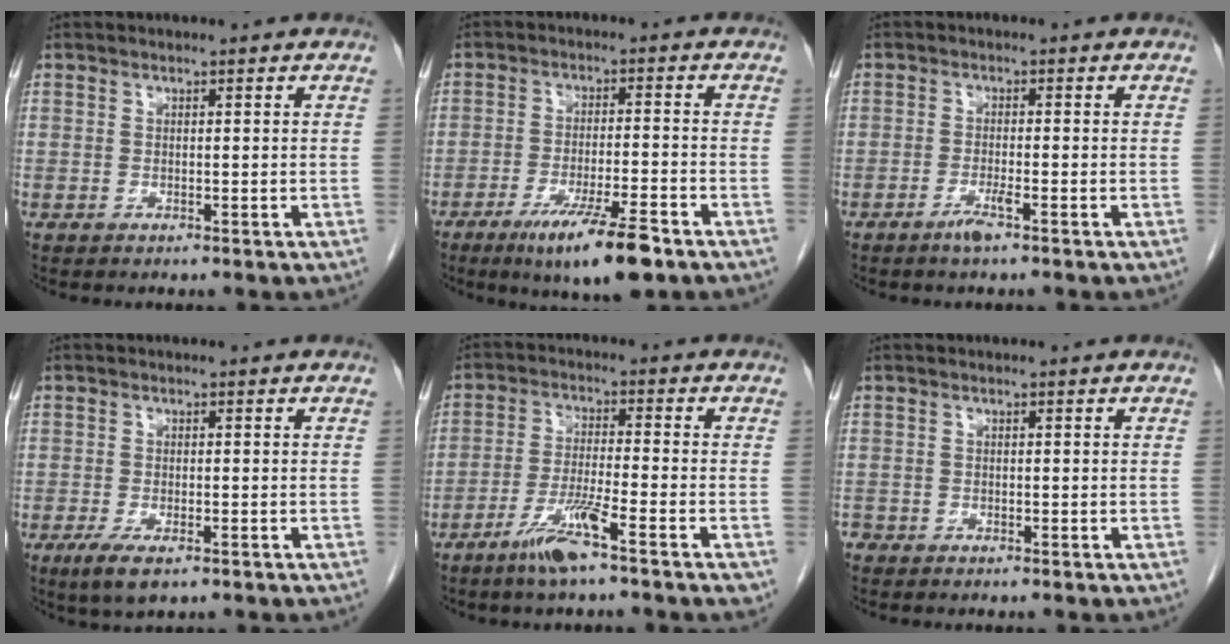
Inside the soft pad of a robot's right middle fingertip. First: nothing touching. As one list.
[{"total": 10.3, "force": [-6.6, 0.9, 7.9], "torque": [-0.138, -0.024, -0.105]}, {"total": 2.4, "force": [-1.6, -0.1, 1.7], "torque": [-0.036, -0.004, -0.031]}, {"total": 4.4, "force": [-2.5, 1.3, 3.4], "torque": [-0.071, -0.012, -0.039]}, {"total": 7.6, "force": [-4.7, -0.3, 6.0], "torque": [-0.117, -0.010, -0.088]}, {"total": 1.1, "force": [-0.8, 0.7, 0.2], "torque": [-0.009, 0.000, -0.014]}]